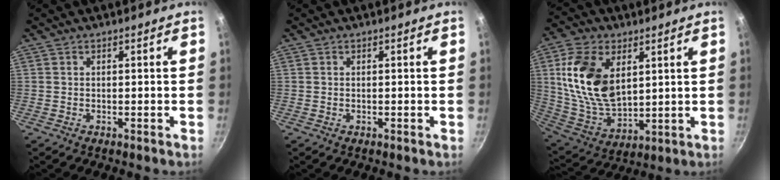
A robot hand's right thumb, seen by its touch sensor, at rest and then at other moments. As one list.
[{"total": 0.0}, {"total": 17.9, "force": [4.9, 10.9, 13.4], "torque": [-0.237, -0.024, 0.106]}]